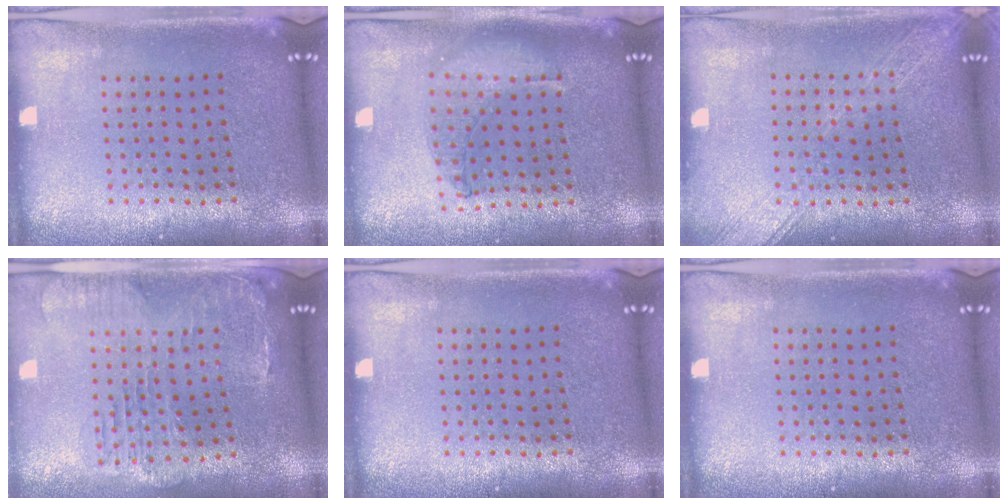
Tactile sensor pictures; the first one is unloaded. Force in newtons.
{"total": 1.0, "press": 0.9, "slide": 0.3}
{"total": 1.7, "press": 1.7, "slide": 0.2}
{"total": 1.6, "press": 1.5, "slide": 0.5}
{"total": 0.0}
{"total": 0.0}